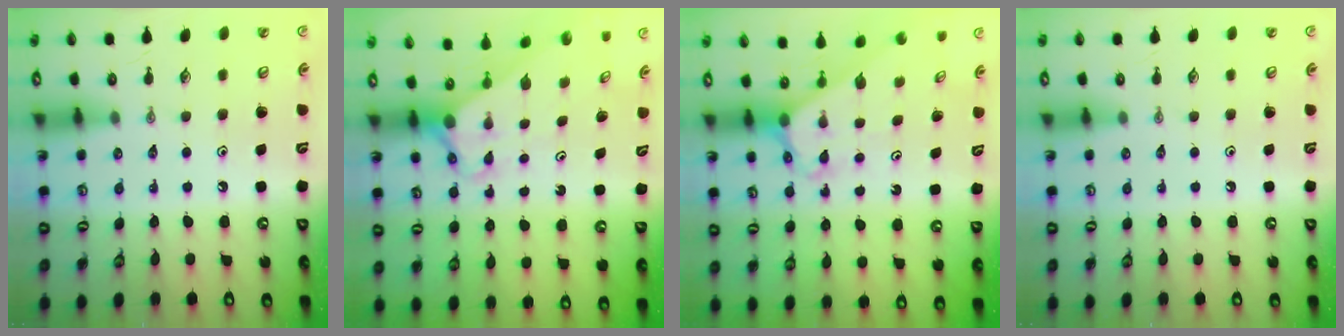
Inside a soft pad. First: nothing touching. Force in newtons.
{"total": 2.6, "press": 2.6, "slide": 0.1}
{"total": 2.7, "press": 2.7, "slide": 0.2}
{"total": 0.0}